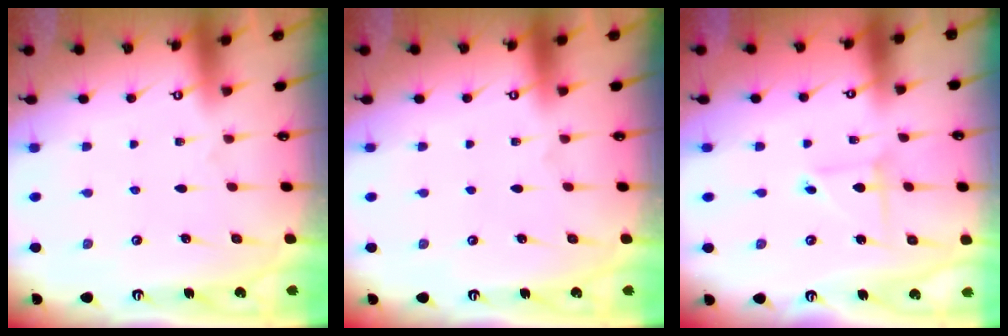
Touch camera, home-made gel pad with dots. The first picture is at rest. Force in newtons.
{"total": 0.0}
{"total": 2.5, "press": 2.5, "slide": 0.2}